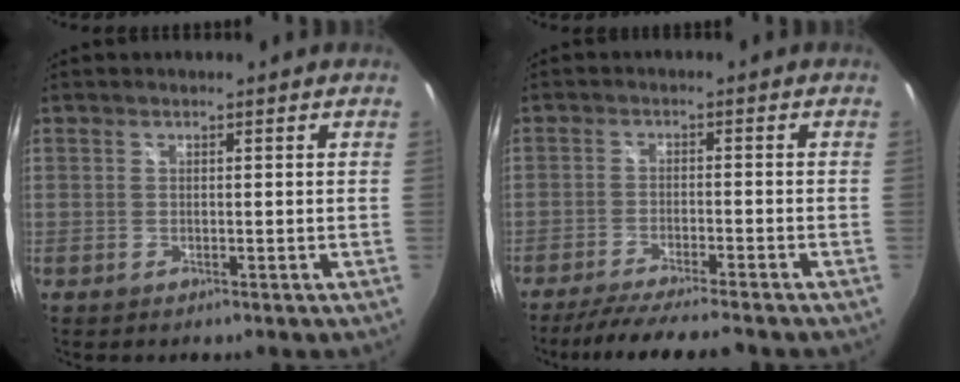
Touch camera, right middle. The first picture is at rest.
{"total": 10.4, "force": [-9.2, 0.2, 4.7], "torque": [-0.106, -0.020, -0.150]}